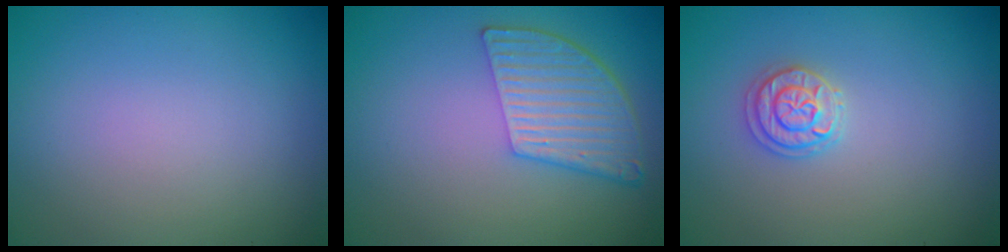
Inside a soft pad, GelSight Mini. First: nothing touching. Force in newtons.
{"total": 5.3, "press": 4.0, "slide": 3.5}
{"total": 2.1, "press": 2.1, "slide": 0.5}